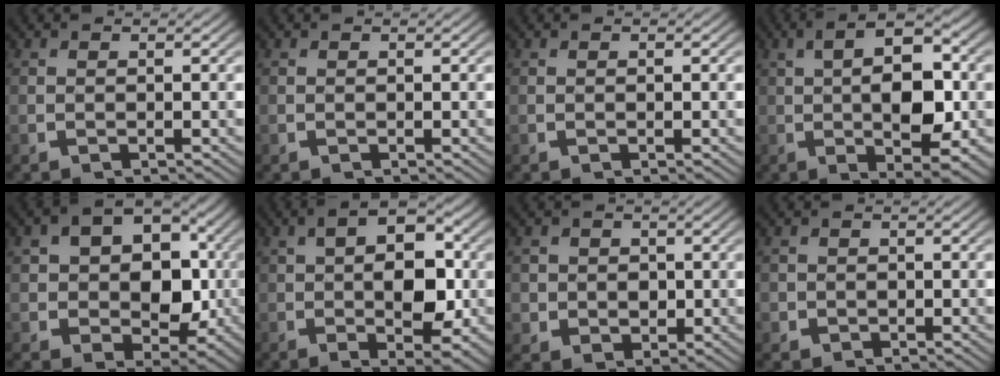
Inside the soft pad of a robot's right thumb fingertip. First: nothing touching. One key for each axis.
{"total": 0.0}
{"total": 0.0}
{"total": 10.4, "fx": 1.0, "fy": 4.8, "fz": 9.2, "tx": -0.133, "ty": 0.001, "tz": 0.012}
{"total": 10.9, "fx": 0.7, "fy": 8.3, "fz": 7.0, "tx": -0.144, "ty": -0.040, "tz": 0.024}
{"total": 8.7, "fx": 0.4, "fy": 4.7, "fz": 7.3, "tx": -0.108, "ty": -0.011, "tz": 0.004}
{"total": 4.4, "fx": 0.2, "fy": 3.9, "fz": 2.0, "tx": -0.041, "ty": -0.026, "tz": 0.016}
{"total": 1.8, "fx": -0.4, "fy": 1.7, "fz": 0.4, "tx": -0.005, "ty": -0.010, "tz": -0.006}